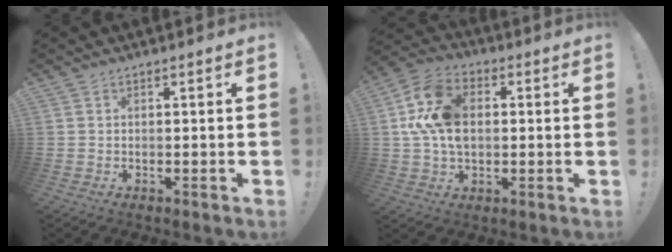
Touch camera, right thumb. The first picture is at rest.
{"total": 15.8, "force": [2.4, 11.2, 10.8], "torque": [-0.209, 0.004, 0.046]}